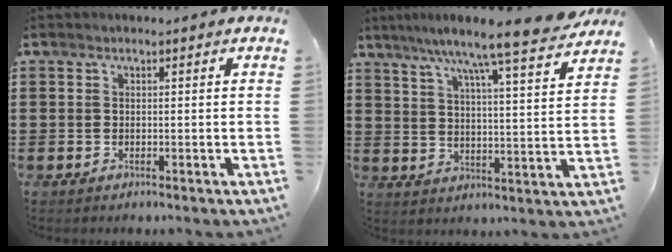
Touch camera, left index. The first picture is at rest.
{"total": 9.5, "force": [8.2, -0.9, 4.7], "torque": [-0.105, -0.052, 0.130]}